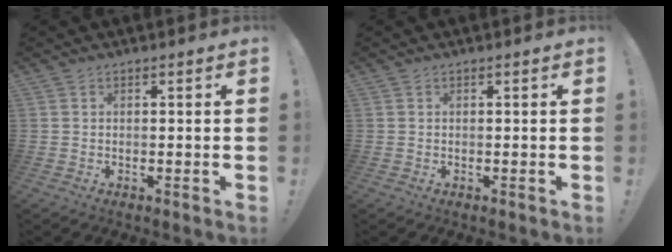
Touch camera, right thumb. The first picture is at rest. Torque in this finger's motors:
{"motor_torque": [0.00, 0.00, 0.03, -0.03, 0.00]}